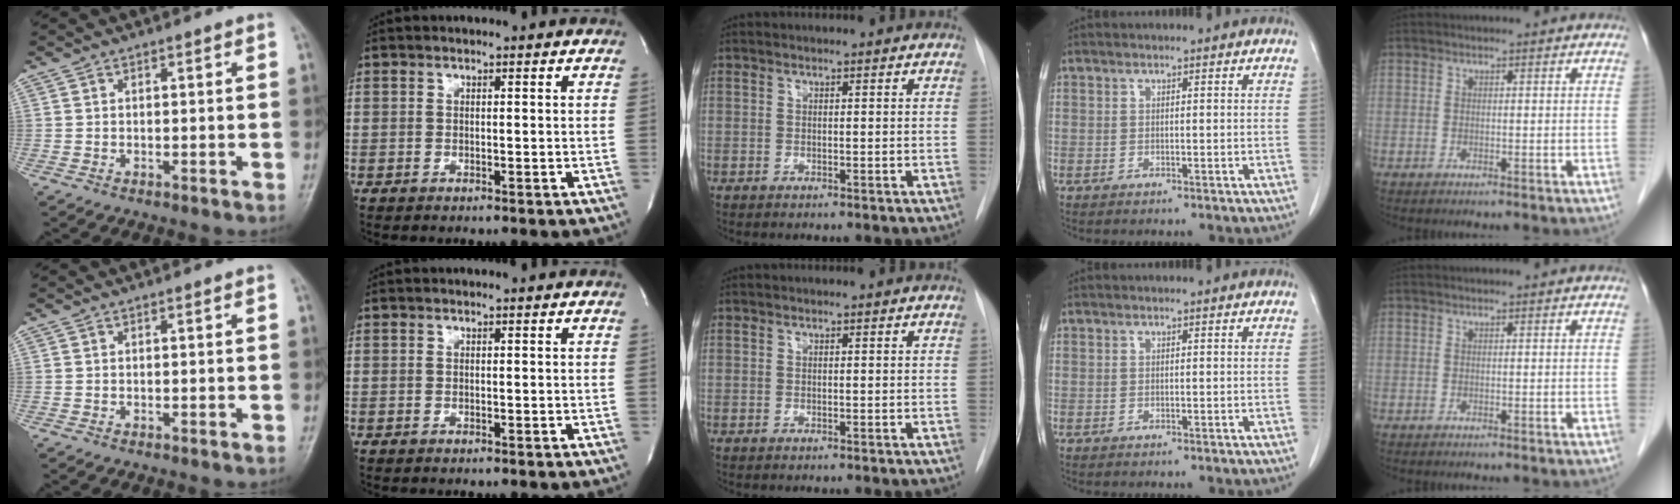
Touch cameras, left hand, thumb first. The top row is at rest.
{}